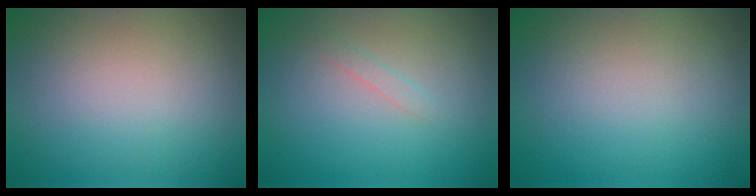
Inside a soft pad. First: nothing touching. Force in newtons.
{"total": 0.8, "press": 0.8, "slide": 0.0}
{"total": 0.0}